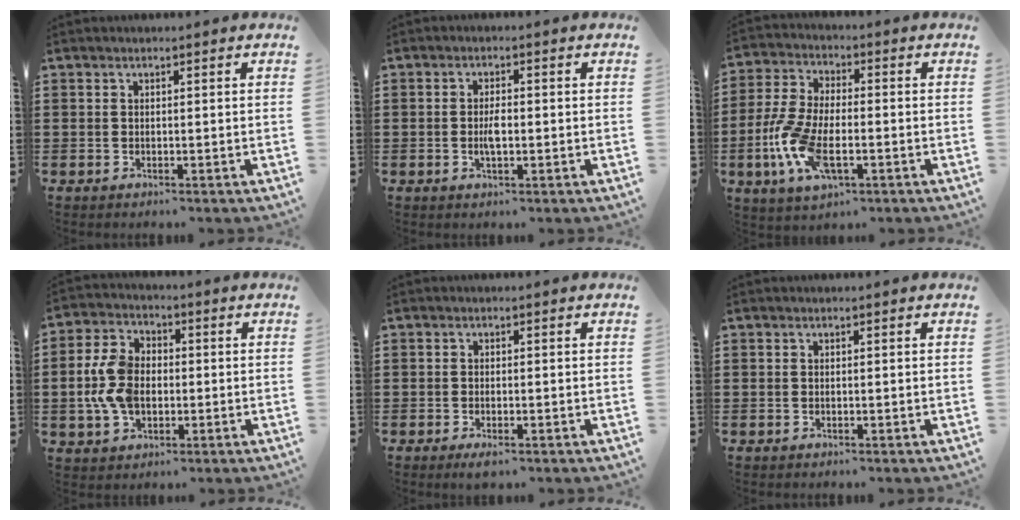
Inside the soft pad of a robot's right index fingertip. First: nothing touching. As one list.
[{"total": 2.8, "force": [-0.4, 1.0, 2.6], "torque": [-0.056, -0.001, -0.009]}, {"total": 9.7, "force": [-3.0, 4.3, 8.1], "torque": [-0.206, -0.016, -0.063]}, {"total": 8.3, "force": [-0.8, 5.8, 5.8], "torque": [-0.153, 0.004, -0.022]}, {"total": 1.0, "force": [-0.7, 0.3, 0.7], "torque": [-0.014, -0.004, -0.012]}, {"total": 0.0}]